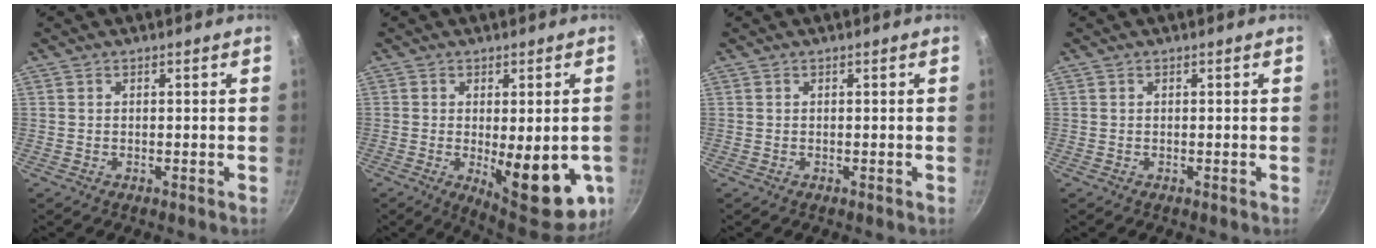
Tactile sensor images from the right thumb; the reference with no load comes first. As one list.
[{"total": 16.9, "force": [-3.8, 6.4, 15.1], "torque": [-0.164, -0.020, -0.036]}, {"total": 0.0}, {"total": 0.0}]